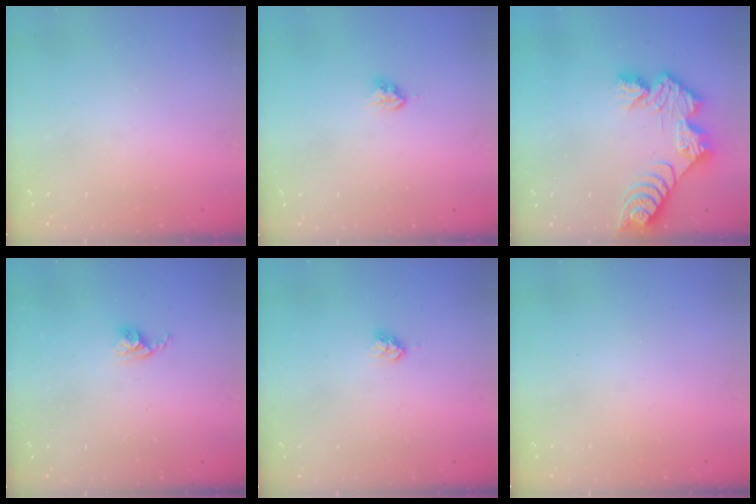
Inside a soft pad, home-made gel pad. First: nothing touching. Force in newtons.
{"total": 3.7, "press": 3.7, "slide": 0.4}
{"total": 11.4, "press": 11.3, "slide": 0.9}
{"total": 3.8, "press": 3.8, "slide": 0.4}
{"total": 3.2, "press": 3.2, "slide": 0.5}
{"total": 0.0}